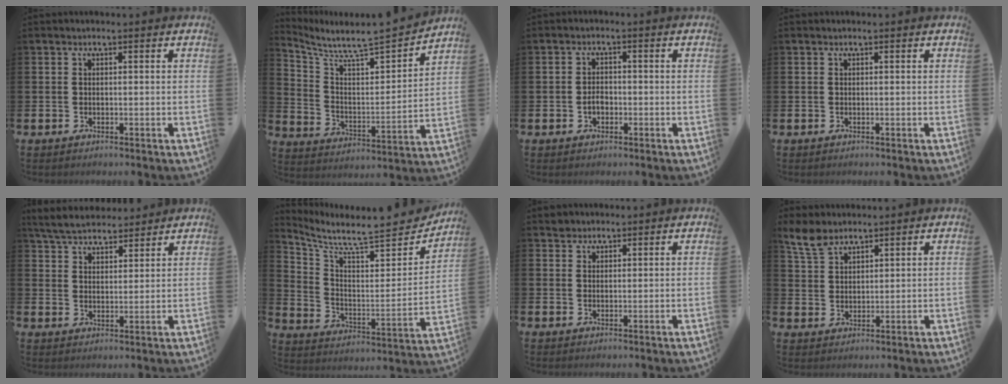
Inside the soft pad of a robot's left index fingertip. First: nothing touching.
{"total": 6.7, "force": [6.4, 0.5, 2.1], "torque": [-0.079, -0.062, 0.102]}
{"total": 1.8, "force": [-0.5, 1.3, 1.2], "torque": [-0.015, 0.002, -0.014]}
{"total": 0.0}
{"total": 5.7, "force": [5.5, 1.1, 0.9], "torque": [-0.039, -0.021, 0.101]}
{"total": 7.5, "force": [6.9, 1.3, 2.8], "torque": [-0.073, -0.077, 0.104]}
{"total": 1.7, "force": [1.5, 0.7, -0.3], "torque": [0.010, 0.001, 0.028]}
{"total": 5.9, "force": [5.0, 2.2, 2.1], "torque": [-0.057, -0.014, 0.093]}